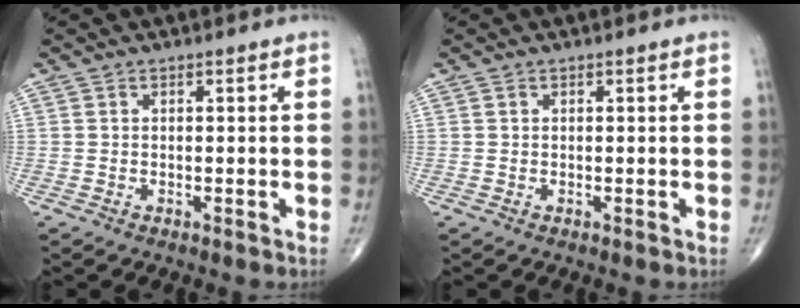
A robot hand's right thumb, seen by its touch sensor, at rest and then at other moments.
{"total": 0.0}